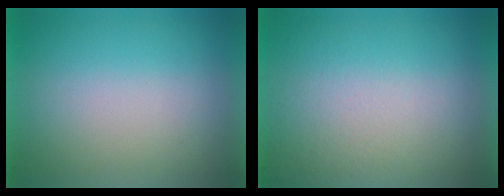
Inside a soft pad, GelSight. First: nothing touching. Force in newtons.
{"total": 2.7}